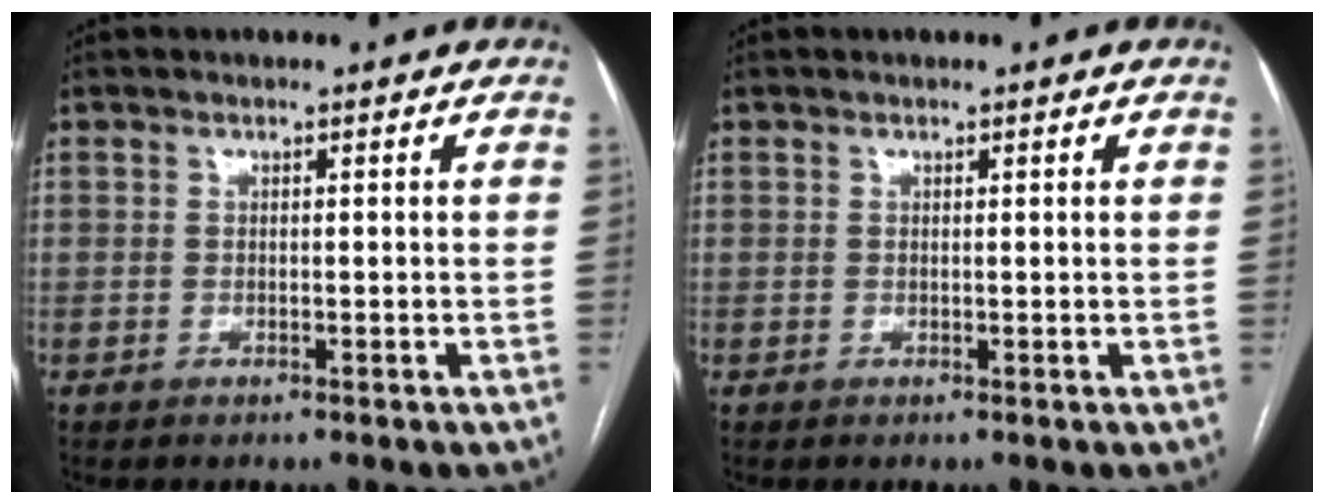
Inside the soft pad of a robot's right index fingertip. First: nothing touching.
{"total": 0.0}